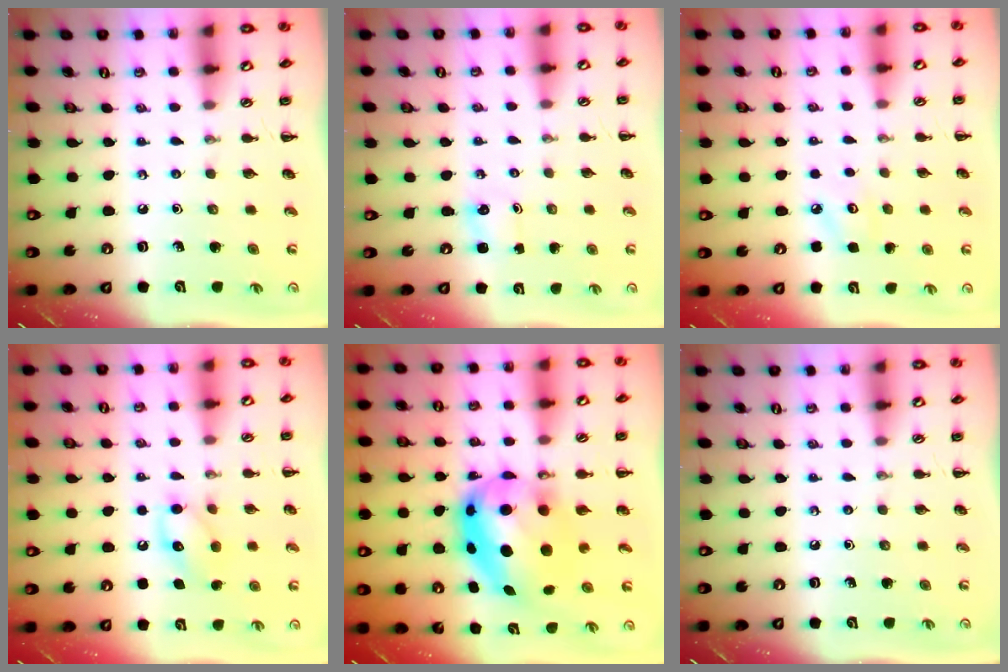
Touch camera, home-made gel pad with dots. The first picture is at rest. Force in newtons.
{"total": 1.1, "press": 1.0, "slide": 0.1}
{"total": 3.5, "press": 3.4, "slide": 0.7}
{"total": 10.9, "press": 10.9, "slide": 0.9}
{"total": 12.8, "press": 12.4, "slide": 3.1}
{"total": 0.0}